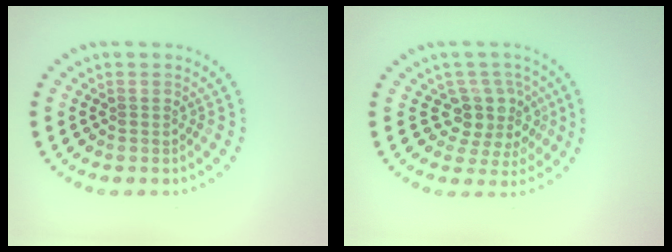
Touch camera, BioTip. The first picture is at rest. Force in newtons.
{"total": 3.7, "press": 3.0, "slide": 2.2}